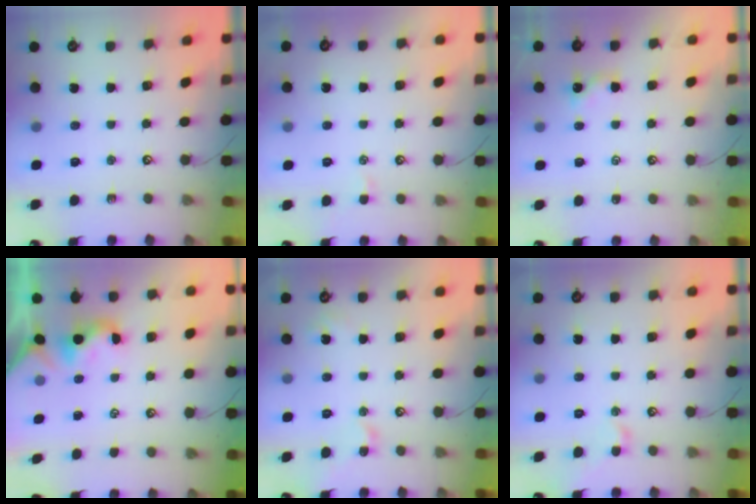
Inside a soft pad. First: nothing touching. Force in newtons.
{"total": 1.2, "press": 1.1, "slide": 0.4}
{"total": 0.6, "press": 0.5, "slide": 0.2}
{"total": 2.0, "press": 1.9, "slide": 0.5}
{"total": 3.4, "press": 3.3, "slide": 0.5}
{"total": 1.2, "press": 1.0, "slide": 0.6}